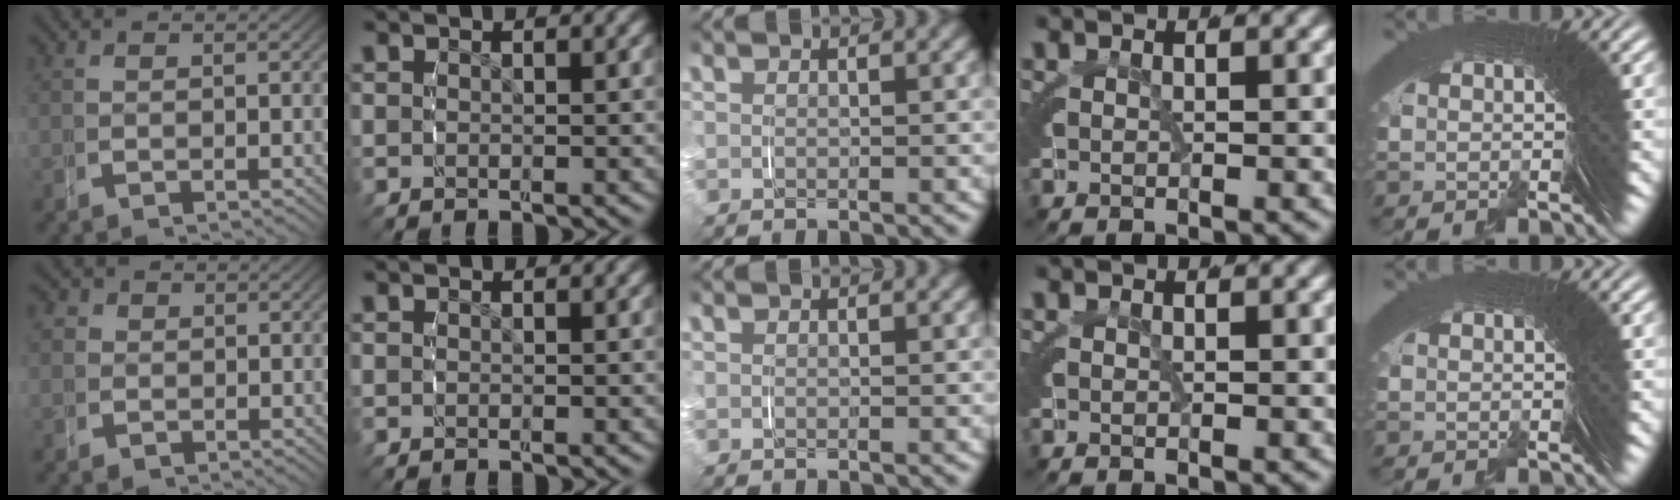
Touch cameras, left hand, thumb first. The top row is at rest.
{"thumb": {"total": 2.9, "force": [0.2, 2.8, 0.8], "torque": [-0.005, -0.002, -0.004]}}